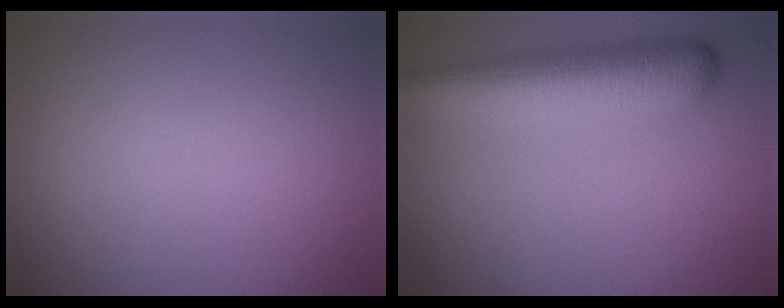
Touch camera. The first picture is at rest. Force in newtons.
{"total": 7.4, "press": 7.4, "slide": 0.5}